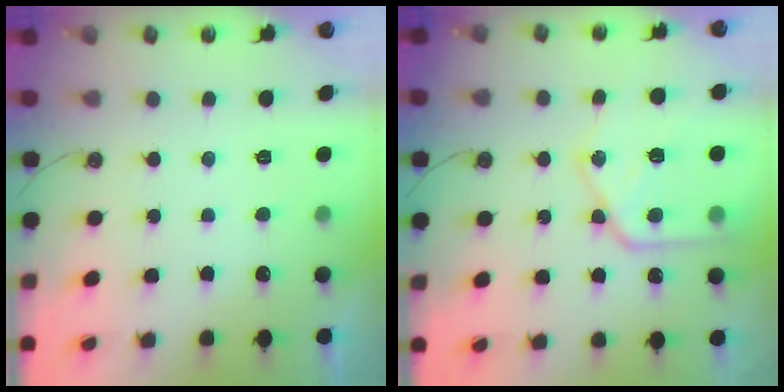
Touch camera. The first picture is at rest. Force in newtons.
{"total": 17.8, "press": 17.7, "slide": 1.8}